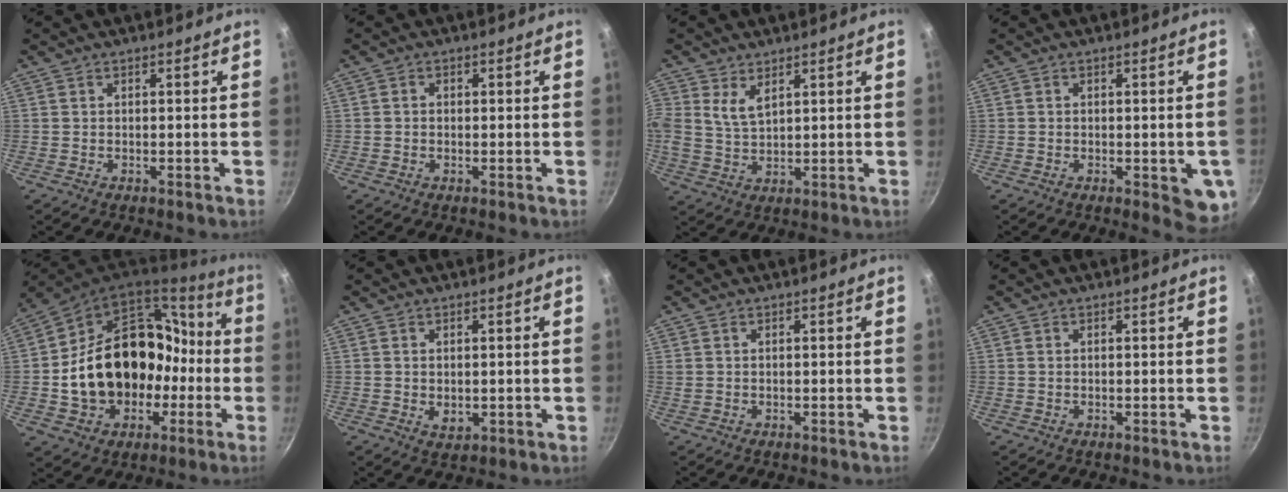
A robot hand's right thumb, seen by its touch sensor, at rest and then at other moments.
{"total": 1.1, "force": [-0.1, 1.0, 0.6], "torque": [-0.010, 0.005, -0.003]}
{"total": 4.6, "force": [2.3, 2.5, 3.1], "torque": [-0.060, -0.016, 0.047]}
{"total": 6.9, "force": [-1.6, 2.8, 6.0], "torque": [-0.049, -0.002, -0.018]}
{"total": 25.7, "force": [-3.0, 19.9, 16.0], "torque": [-0.235, 0.074, -0.020]}
{"total": 2.7, "force": [0.2, 1.9, 1.9], "torque": [-0.030, -0.006, 0.007]}
{"total": 0.0}
{"total": 0.0}